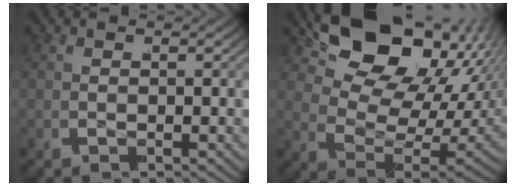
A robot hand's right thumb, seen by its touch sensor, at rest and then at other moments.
{"total": 16.5, "force": [4.3, 9.9, 12.5], "torque": [-0.227, 0.001, 0.063]}